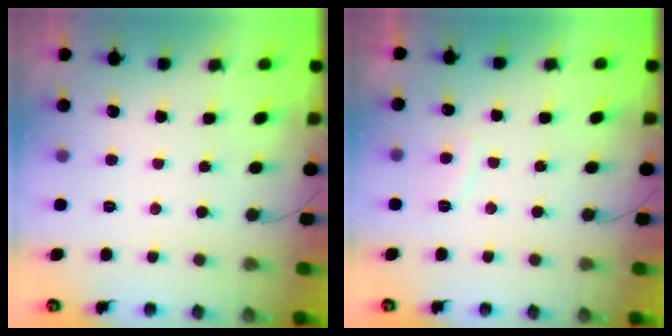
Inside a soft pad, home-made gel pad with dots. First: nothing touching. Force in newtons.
{"total": 2.7, "press": 2.5, "slide": 0.8}